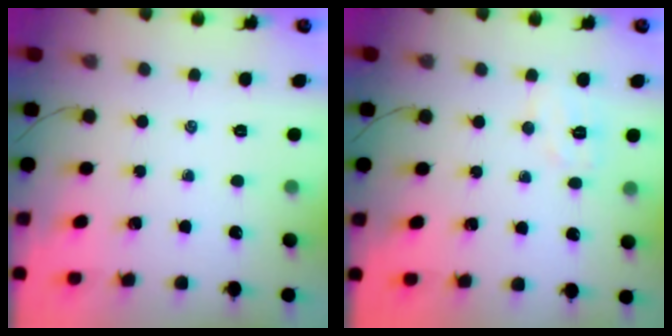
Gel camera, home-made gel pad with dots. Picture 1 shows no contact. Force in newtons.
{"total": 4.8, "press": 4.7, "slide": 0.9}